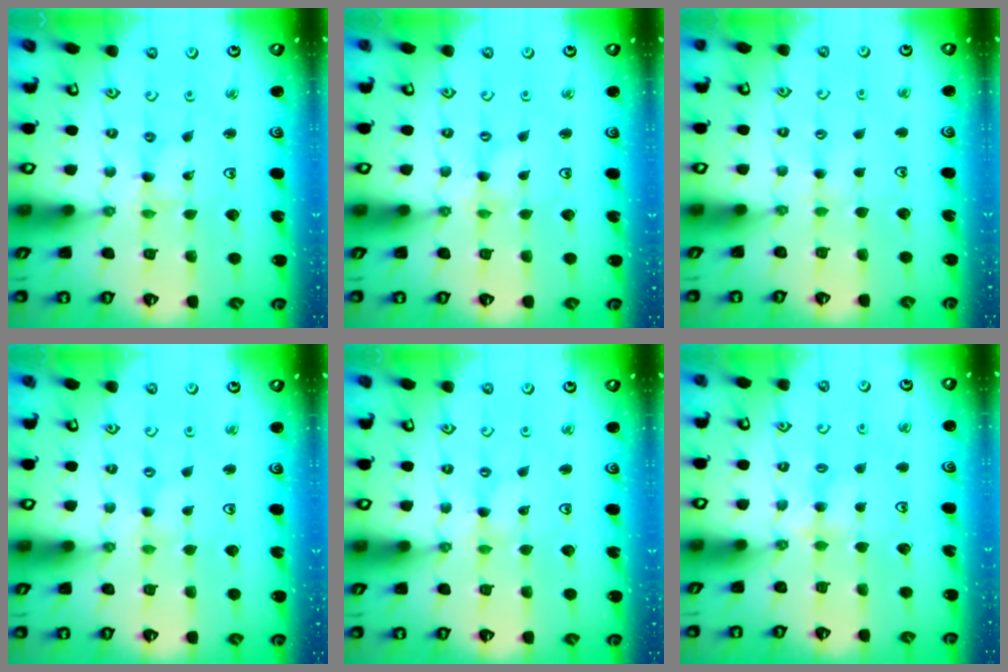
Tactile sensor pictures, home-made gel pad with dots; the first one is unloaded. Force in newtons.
{"total": 0.0}
{"total": 2.4, "press": 2.4, "slide": 0.3}
{"total": 0.0}
{"total": 0.8, "press": 0.7, "slide": 0.2}
{"total": 3.0, "press": 2.9, "slide": 0.5}